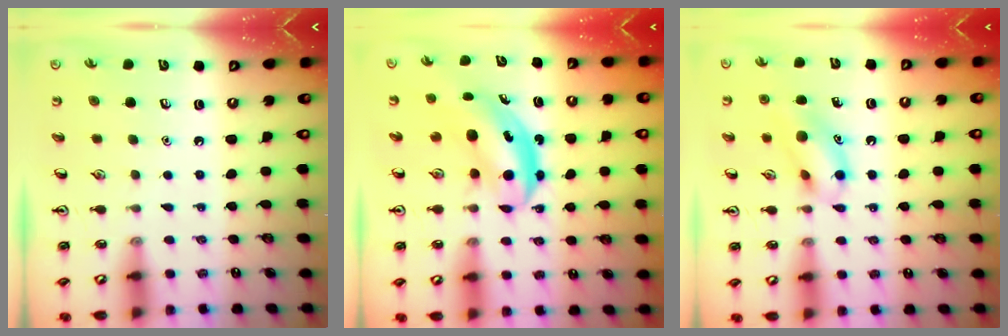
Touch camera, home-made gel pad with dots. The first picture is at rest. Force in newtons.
{"total": 5.2, "press": 5.1, "slide": 1.3}
{"total": 12.2, "press": 12.0, "slide": 2.2}